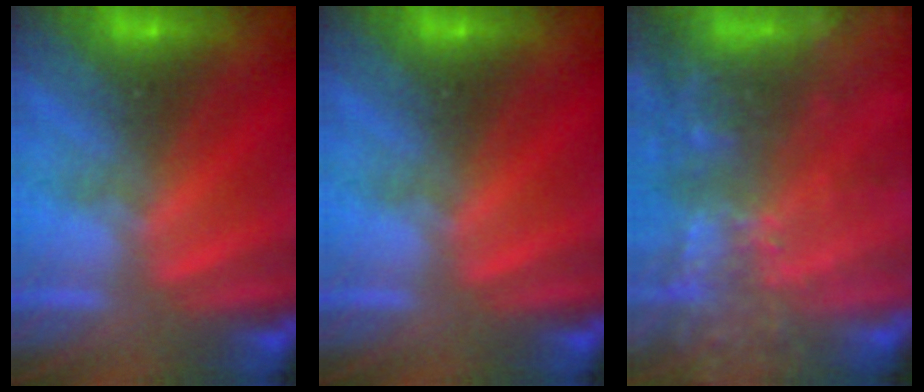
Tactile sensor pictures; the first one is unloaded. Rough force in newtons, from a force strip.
{"total": 0.0}
{"total": 8.4}